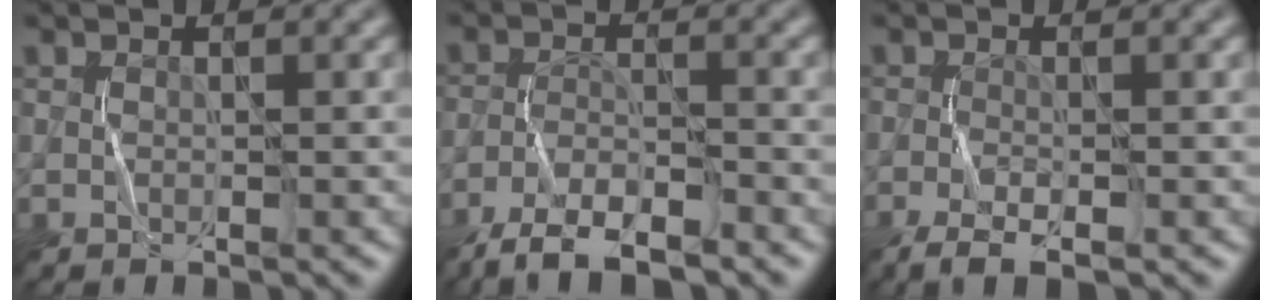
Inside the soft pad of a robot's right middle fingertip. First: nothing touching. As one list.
[{"total": 5.4, "force": [-4.5, 1.0, 2.7], "torque": [-0.045, -0.003, -0.088]}, {"total": 2.7, "force": [-1.6, 0.6, 2.1], "torque": [-0.044, -0.007, -0.033]}]